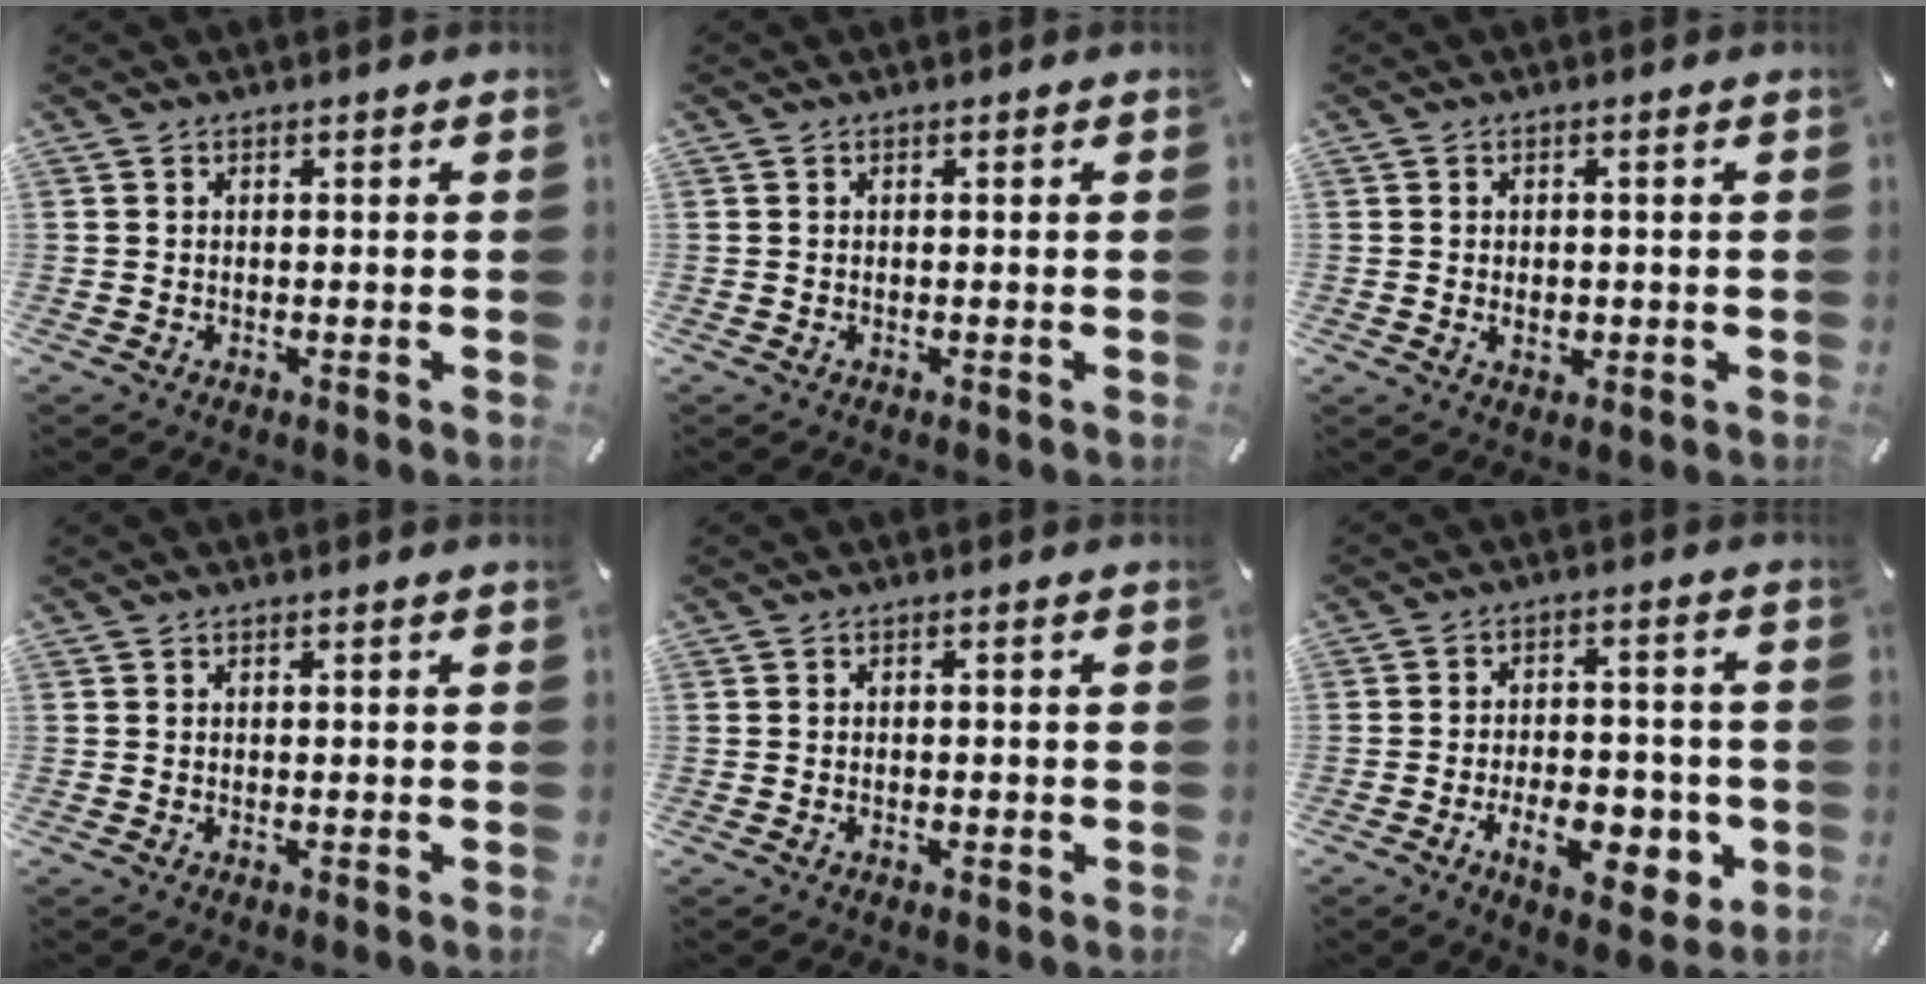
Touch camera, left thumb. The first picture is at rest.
{"total": 0.0}
{"total": 2.0, "force": [-0.2, 1.5, 1.3], "torque": [-0.018, 0.001, -0.005]}
{"total": 0.0}
{"total": 0.9, "force": [-0.3, 0.4, 0.8], "torque": [-0.014, -0.001, -0.006]}
{"total": 12.9, "force": [-4.3, 6.9, 10.0], "torque": [-0.144, 0.009, -0.068]}